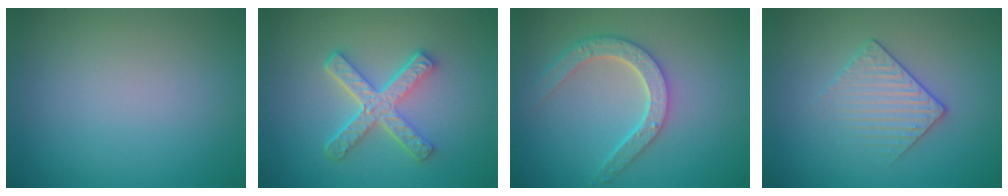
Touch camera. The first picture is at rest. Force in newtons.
{"total": 5.0, "press": 3.8, "slide": 3.3}
{"total": 4.6, "press": 3.6, "slide": 2.8}
{"total": 2.1, "press": 1.8, "slide": 1.1}